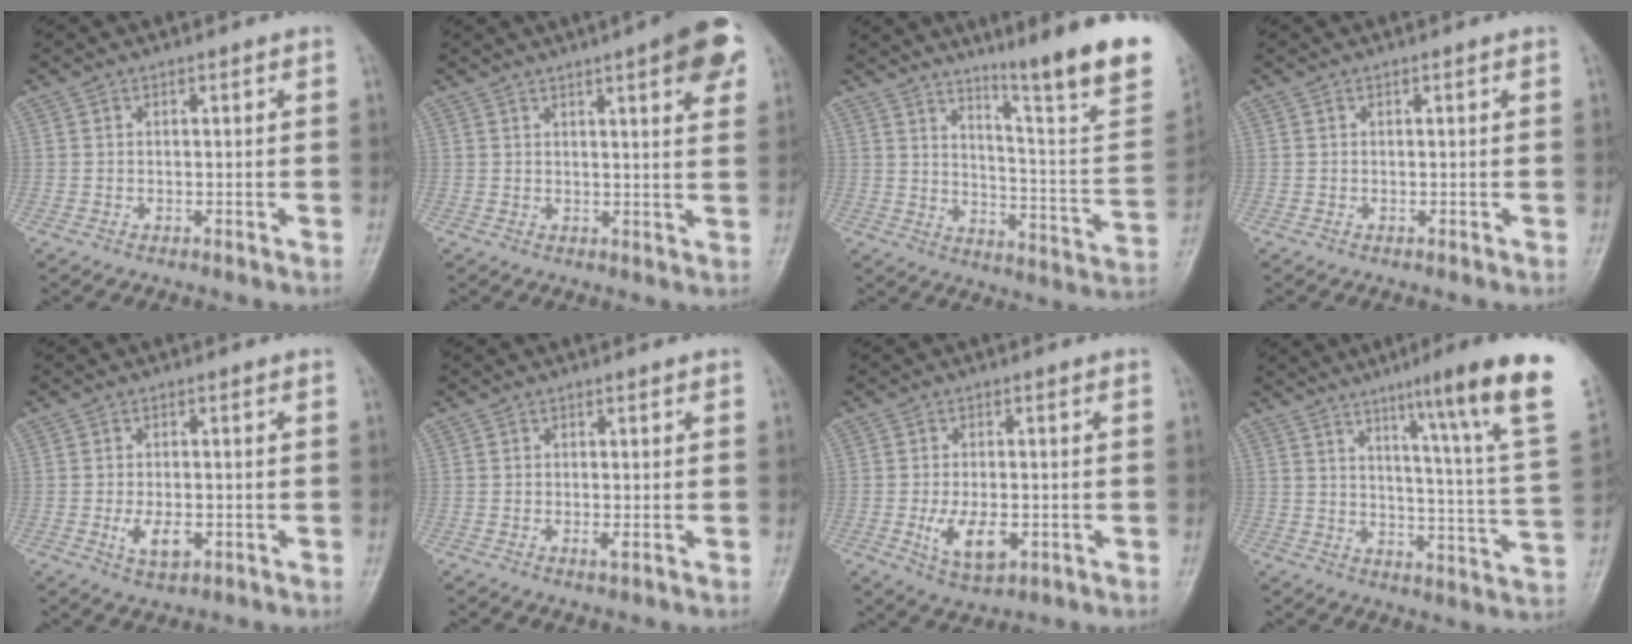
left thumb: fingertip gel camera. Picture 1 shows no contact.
{"total": 9.8, "force": [5.0, 2.1, 8.2], "torque": [-0.087, -0.013, 0.057]}
{"total": 21.4, "force": [14.6, 1.0, 15.7], "torque": [-0.193, -0.098, 0.207]}
{"total": 0.0}
{"total": 4.6, "force": [-1.2, 2.5, 3.7], "torque": [-0.063, -0.004, -0.016]}
{"total": 1.4, "force": [-0.1, 0.3, 1.4], "torque": [-0.022, -0.003, -0.002]}
{"total": 7.3, "force": [-1.9, 3.8, 5.9], "torque": [-0.101, -0.005, -0.024]}
{"total": 20.3, "force": [11.9, 0.3, 16.5], "torque": [-0.209, -0.061, 0.156]}